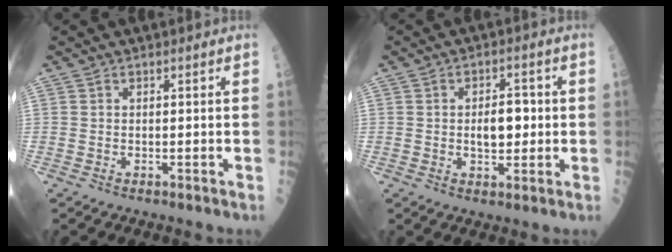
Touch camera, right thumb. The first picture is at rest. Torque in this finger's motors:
{"motor_torque": [0.64, 0.89, 0.75, 0.08, 0.02]}